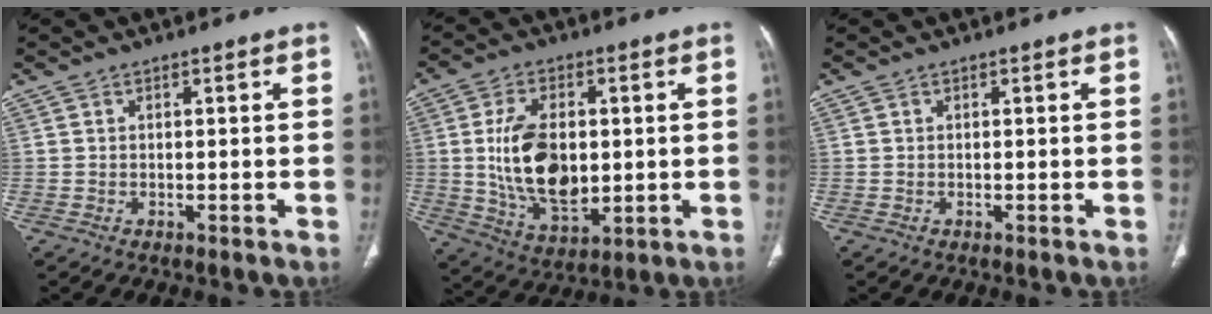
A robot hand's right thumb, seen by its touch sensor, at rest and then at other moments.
{"total": 14.7, "force": [0.7, 8.6, 11.8], "torque": [-0.198, -0.013, 0.024]}
{"total": 0.0}